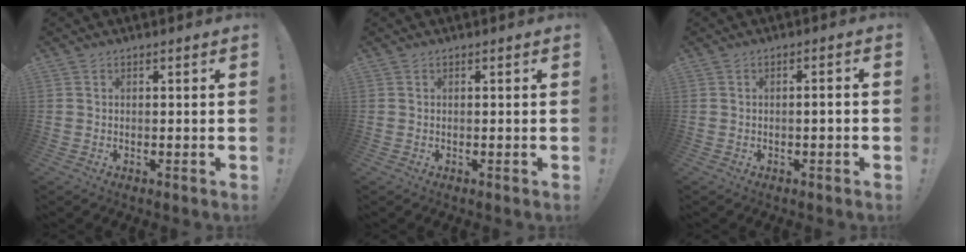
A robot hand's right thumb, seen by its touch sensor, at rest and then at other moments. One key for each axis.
{"total": 0.0}
{"total": 2.0, "fx": -0.8, "fy": 0.0, "fz": 1.8, "tx": -0.035, "ty": 0.005, "tz": -0.016}